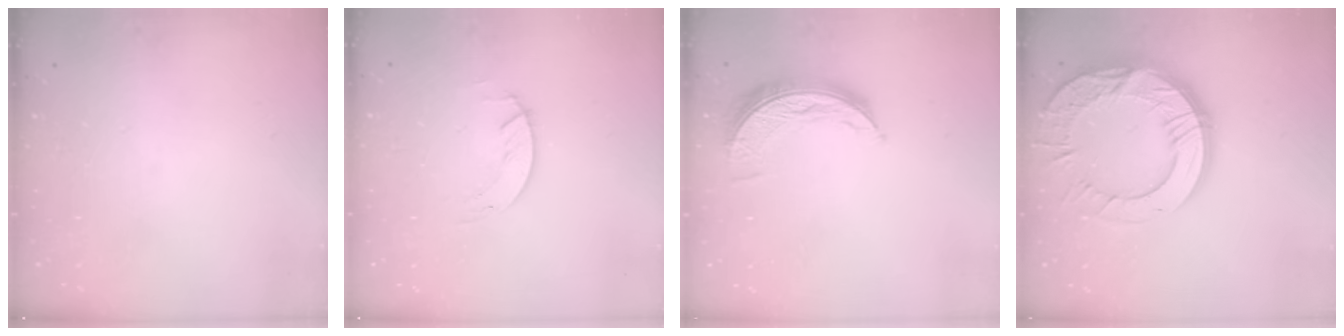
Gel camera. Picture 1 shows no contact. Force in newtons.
{"total": 1.3, "press": 1.2, "slide": 0.1}
{"total": 8.4, "press": 8.4, "slide": 0.2}
{"total": 22.7, "press": 22.7, "slide": 1.8}